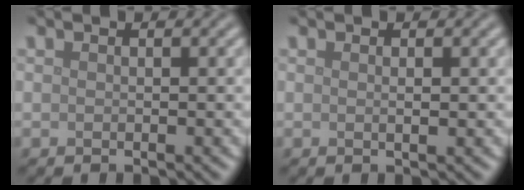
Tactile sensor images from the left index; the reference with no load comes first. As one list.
[{"total": 0.6, "force": [0.1, 0.1, 0.6], "torque": [-0.009, 0.001, 0.001]}]